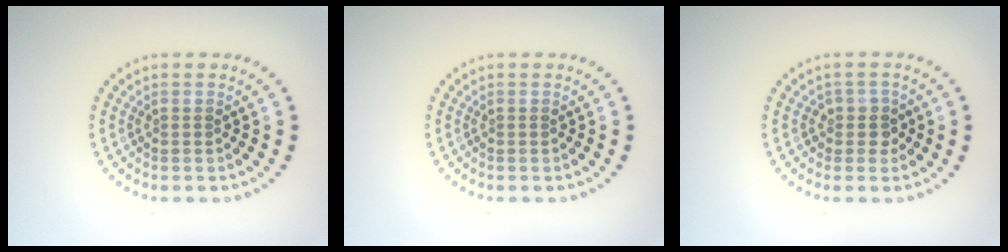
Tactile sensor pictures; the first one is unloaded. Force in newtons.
{"total": 0.0}
{"total": 1.8, "press": 1.5, "slide": 1.0}